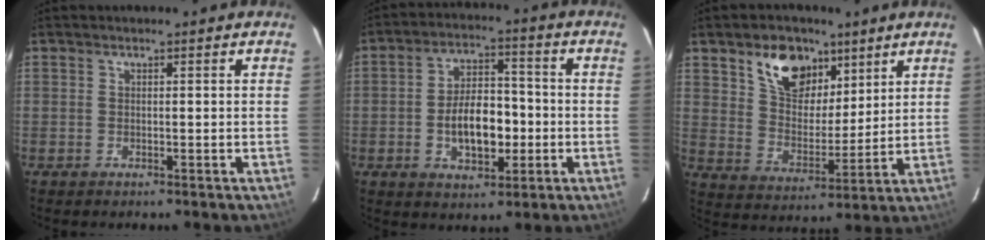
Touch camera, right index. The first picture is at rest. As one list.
[{"total": 10.5, "force": [-2.4, 5.8, 8.5], "torque": [-0.157, 0.015, -0.030]}, {"total": 12.9, "force": [7.5, 7.8, 6.9], "torque": [-0.121, 0.017, 0.140]}]